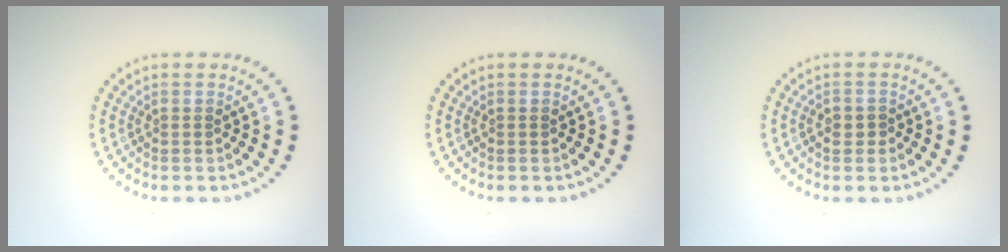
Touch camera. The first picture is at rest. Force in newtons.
{"total": 0.0}
{"total": 0.9, "press": 0.8, "slide": 0.2}